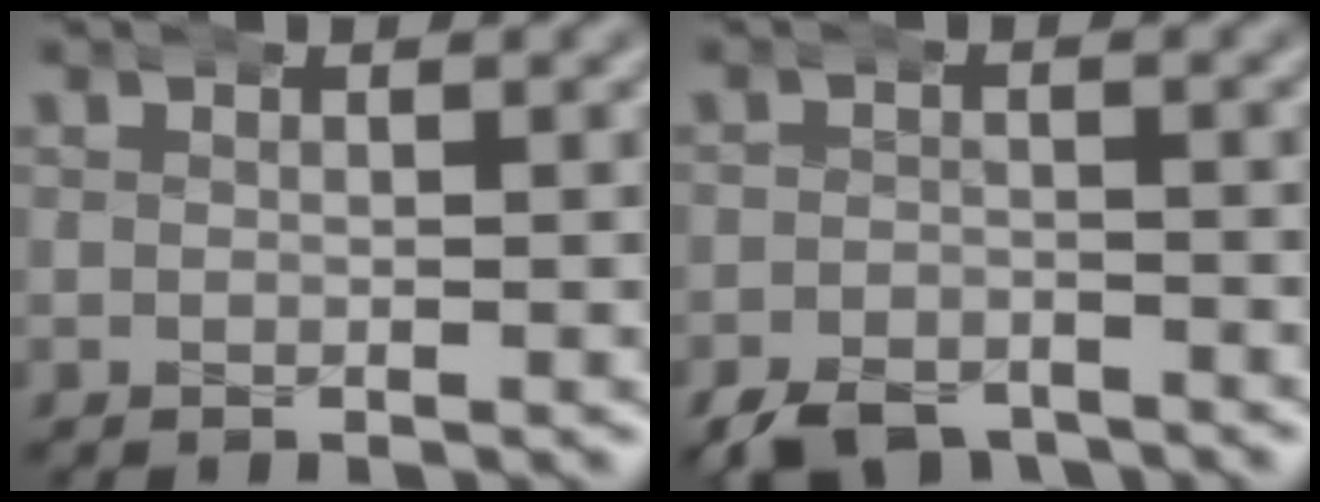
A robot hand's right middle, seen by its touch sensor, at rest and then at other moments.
{"total": 4.4, "force": [-3.8, 2.0, 1.1], "torque": [-0.010, -0.012, -0.063]}